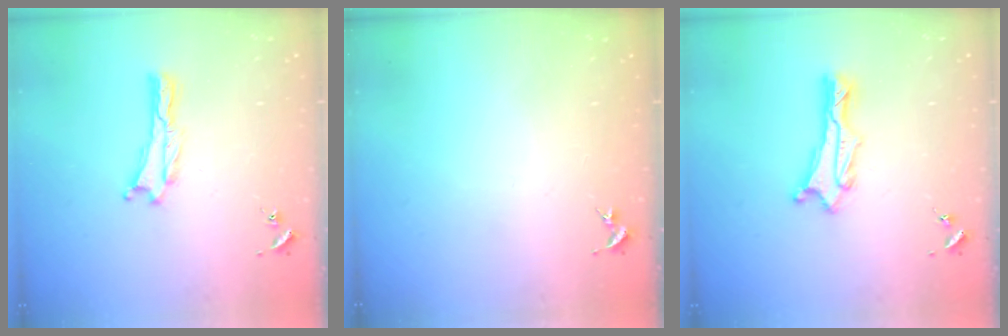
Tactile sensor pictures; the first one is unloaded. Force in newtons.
{"total": 0.0}
{"total": 1.5, "press": 1.5, "slide": 0.1}